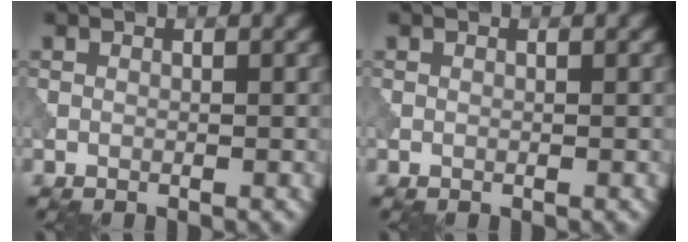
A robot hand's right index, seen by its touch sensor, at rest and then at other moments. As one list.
[{"total": 0.0}]